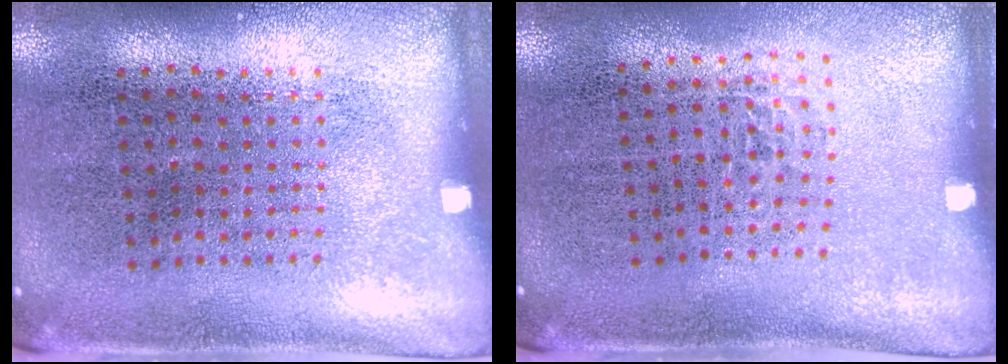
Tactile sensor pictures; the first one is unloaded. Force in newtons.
{"total": 0.6, "press": 0.5, "slide": 0.5}